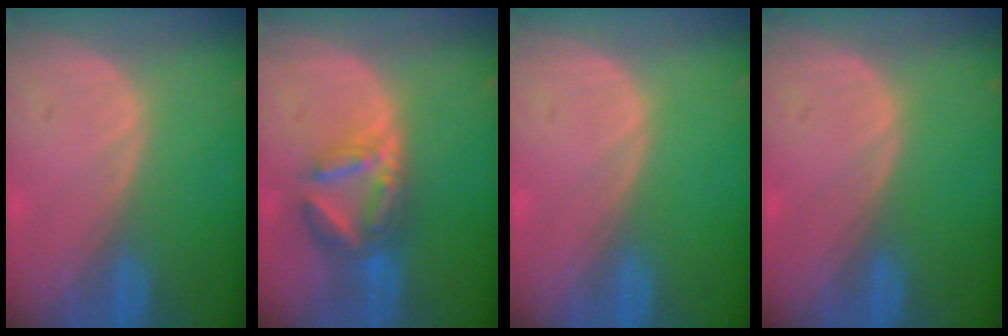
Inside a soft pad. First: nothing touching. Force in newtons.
{"total": 7.2, "press": 6.3, "slide": 3.5}
{"total": 0.0}
{"total": 0.0}